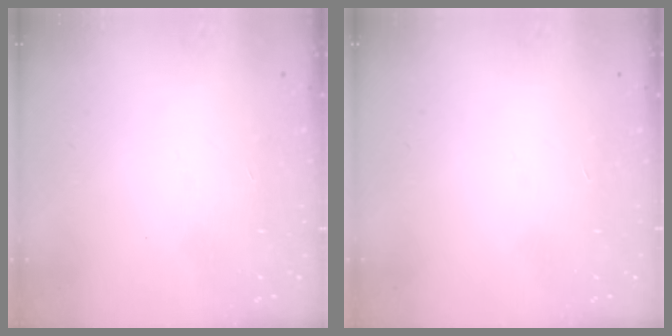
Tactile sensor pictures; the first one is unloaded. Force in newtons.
{"total": 0.0}